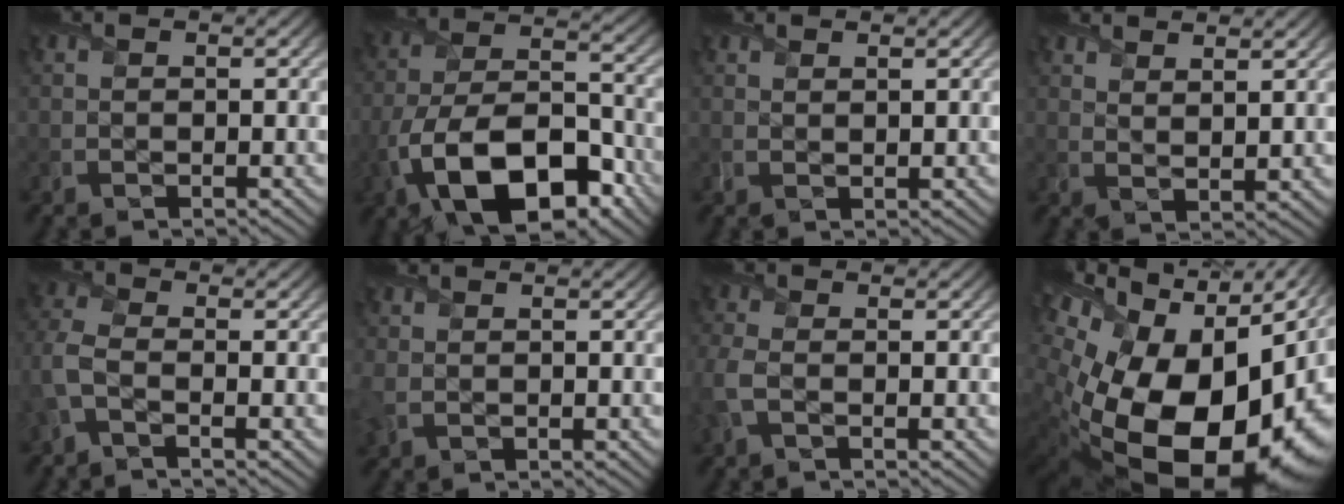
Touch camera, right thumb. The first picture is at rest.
{"total": 15.6, "force": [-7.5, 8.1, 11.0], "torque": [-0.216, -0.025, -0.137]}
{"total": 1.0, "force": [0.9, 0.0, 0.3], "torque": [-0.012, 0.001, 0.017]}
{"total": 3.6, "force": [3.1, 0.7, 1.7], "torque": [-0.024, -0.008, 0.054]}
{"total": 3.6, "force": [-1.5, 1.4, 2.9], "torque": [-0.086, -0.002, -0.047]}
{"total": 2.4, "force": [0.0, 1.7, 1.7], "torque": [-0.065, -0.002, -0.003]}
{"total": 3.3, "force": [-0.8, 1.7, 2.7], "torque": [-0.085, -0.003, -0.025]}
{"total": 23.4, "force": [-2.6, 15.6, 17.3], "torque": [-0.335, -0.066, -0.015]}